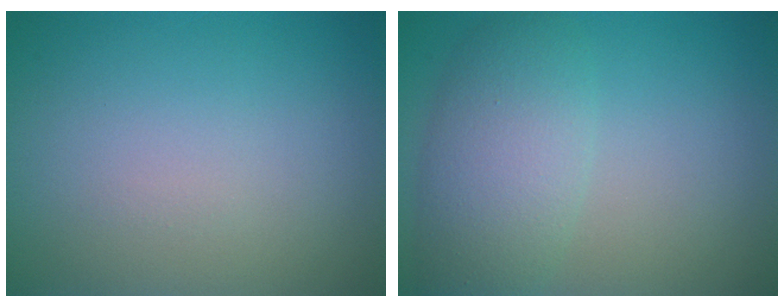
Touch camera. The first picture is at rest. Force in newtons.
{"total": 5.1, "press": 5.1, "slide": 0.2}